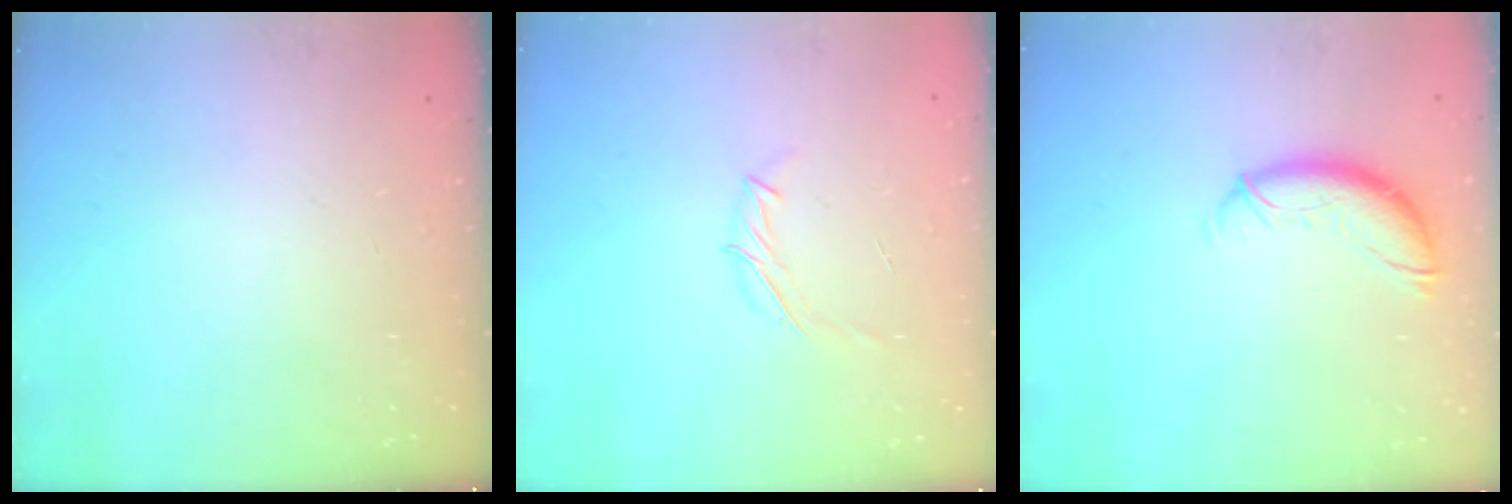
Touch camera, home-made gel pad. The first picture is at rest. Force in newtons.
{"total": 6.0, "press": 5.9, "slide": 1.1}
{"total": 10.5, "press": 10.5, "slide": 0.7}